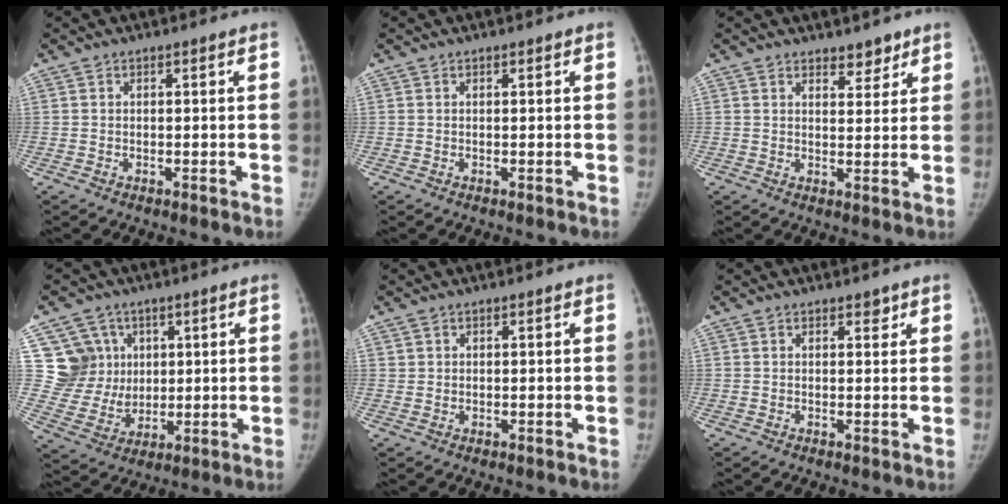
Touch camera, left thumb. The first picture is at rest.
{"total": 0.0}
{"total": 3.6, "force": [2.8, 1.7, 1.4], "torque": [0.002, -0.020, 0.043]}
{"total": 10.8, "force": [3.6, 10.0, 2.3], "torque": [0.002, -0.013, 0.079]}
{"total": 0.9, "force": [0.3, 0.8, 0.0], "torque": [0.014, 0.001, 0.002]}
{"total": 1.1, "force": [0.8, 0.6, 0.5], "torque": [0.004, -0.004, 0.008]}